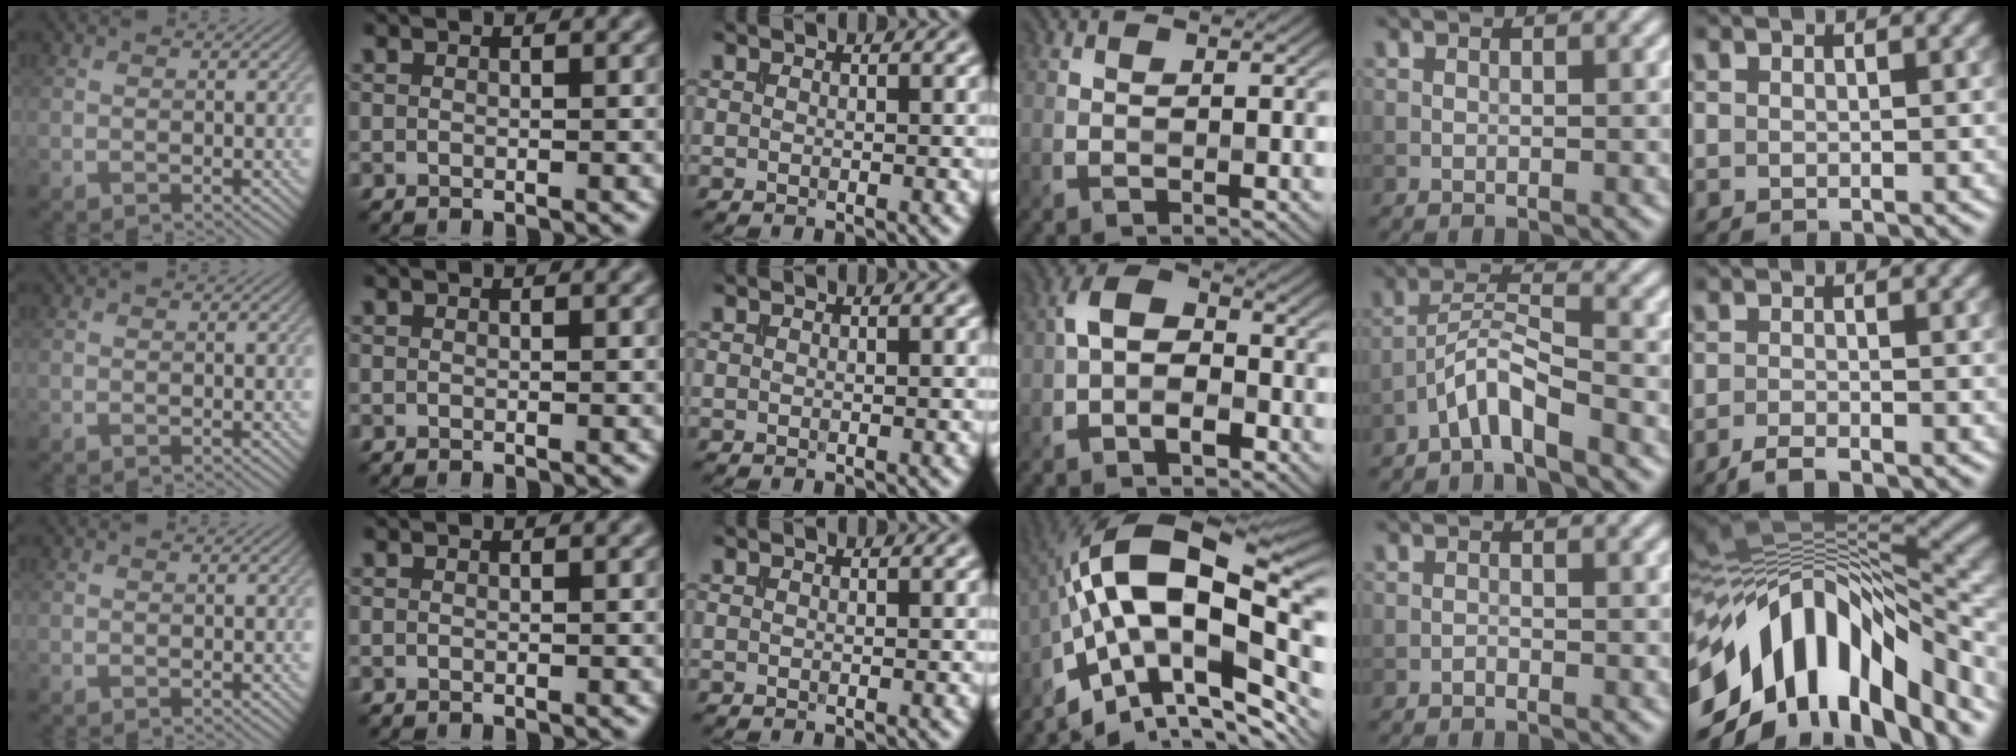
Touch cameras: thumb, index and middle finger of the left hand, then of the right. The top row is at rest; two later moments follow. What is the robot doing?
{"motion": "insert", "object": "file holder"}